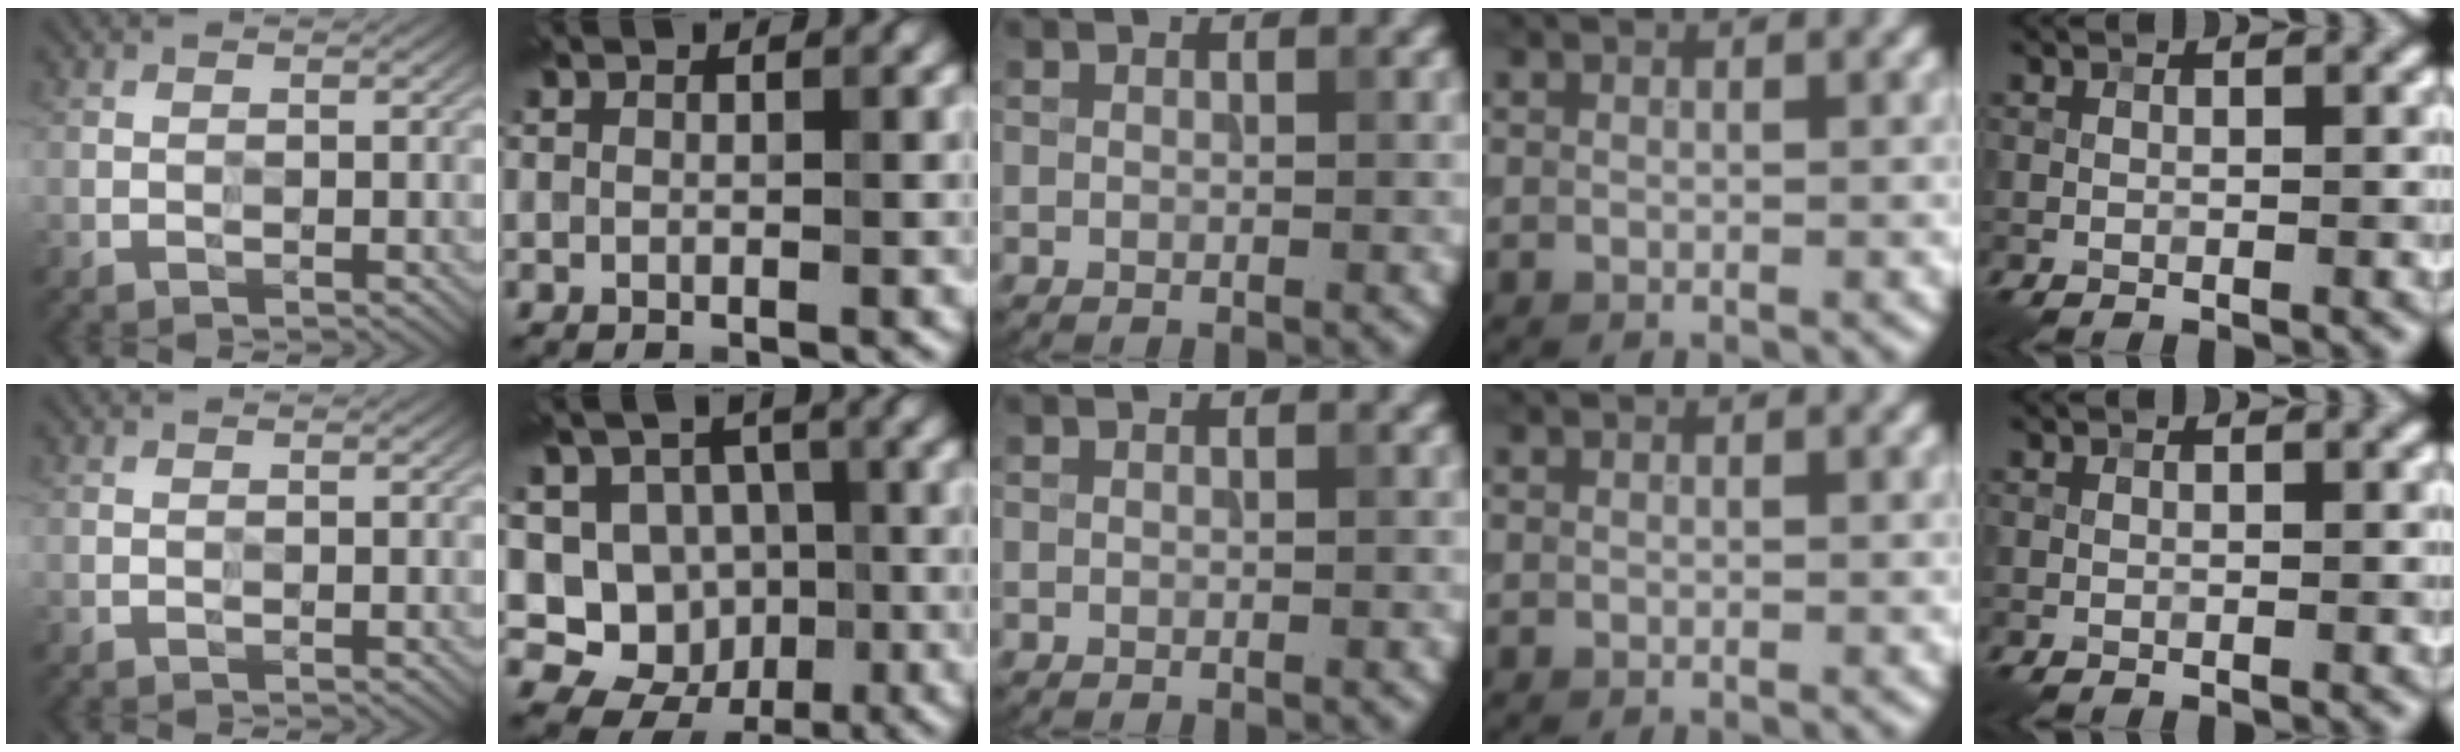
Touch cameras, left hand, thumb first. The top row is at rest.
{"index": {"total": 9.6, "force": [-2.1, 8.8, 3.2], "torque": [-0.071, 0.031, -0.044]}}